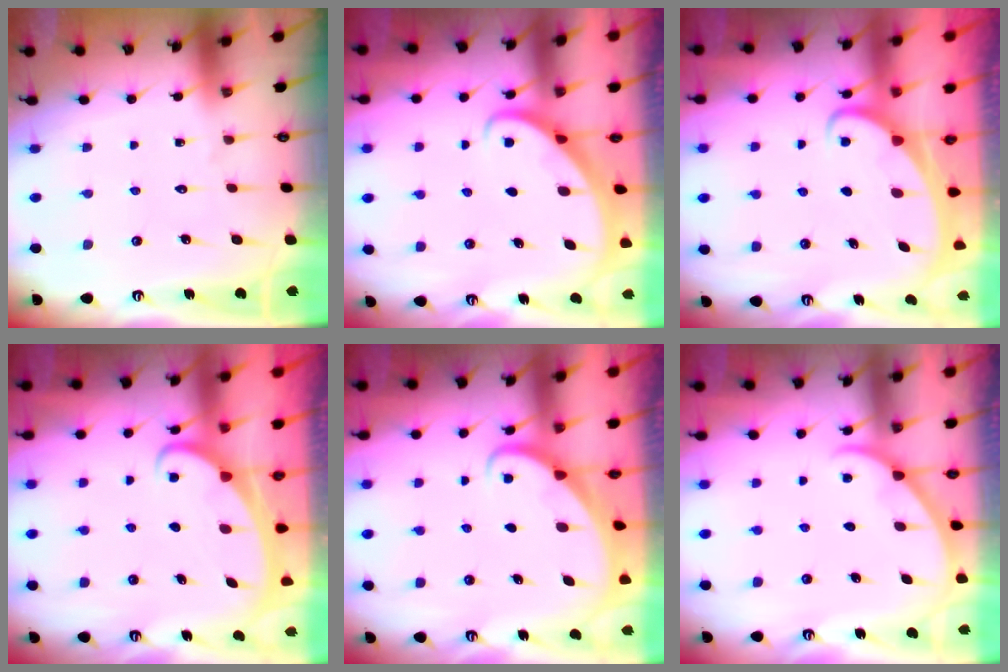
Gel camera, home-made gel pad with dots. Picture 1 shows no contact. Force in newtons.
{"total": 2.7, "press": 2.7, "slide": 0.2}
{"total": 1.9, "press": 1.9, "slide": 0.2}
{"total": 2.4, "press": 2.4, "slide": 0.3}
{"total": 2.0, "press": 2.0, "slide": 0.2}
{"total": 1.8, "press": 1.8, "slide": 0.1}